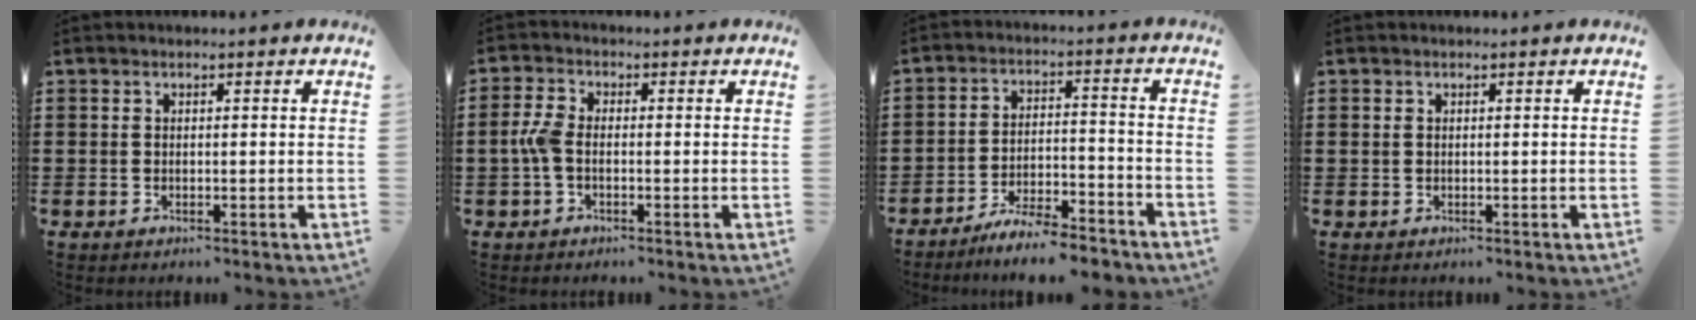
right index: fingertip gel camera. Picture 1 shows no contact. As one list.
[{"total": 3.6, "force": [-0.8, 1.8, 3.0], "torque": [-0.084, -0.006, -0.022]}, {"total": 6.5, "force": [-6.1, 0.4, 2.2], "torque": [-0.041, 0.005, -0.116]}, {"total": 0.6, "force": [0.2, 0.5, 0.2], "torque": [-0.006, 0.003, 0.004]}]